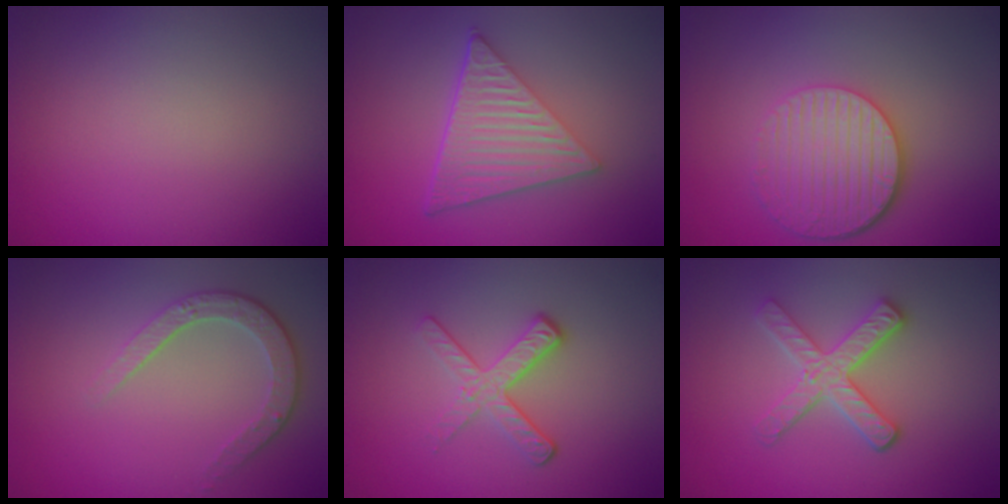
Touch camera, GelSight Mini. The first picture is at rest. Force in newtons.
{"total": 6.7, "press": 4.5, "slide": 4.9}
{"total": 5.2, "press": 4.0, "slide": 3.2}
{"total": 3.4, "press": 2.7, "slide": 2.1}
{"total": 3.5, "press": 2.4, "slide": 2.5}
{"total": 3.5, "press": 3.0, "slide": 1.8}